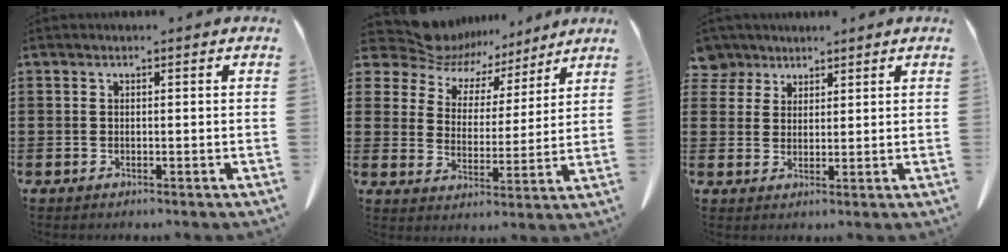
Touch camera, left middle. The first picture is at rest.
{"total": 7.5, "force": [6.6, 3.4, 0.9], "torque": [-0.063, -0.037, 0.118]}
{"total": 3.9, "force": [3.0, 2.5, 0.4], "torque": [-0.018, 0.001, 0.056]}